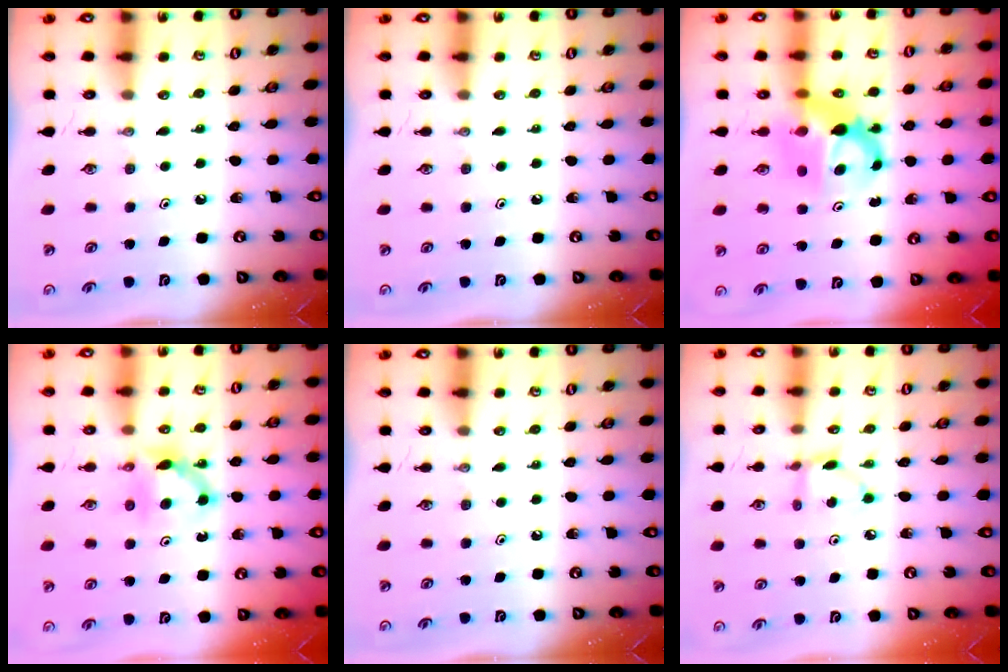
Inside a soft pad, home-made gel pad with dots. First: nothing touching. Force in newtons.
{"total": 0.0}
{"total": 6.7, "press": 6.7, "slide": 0.4}
{"total": 7.0, "press": 7.0, "slide": 0.7}
{"total": 0.0}
{"total": 4.4, "press": 4.3, "slide": 0.5}